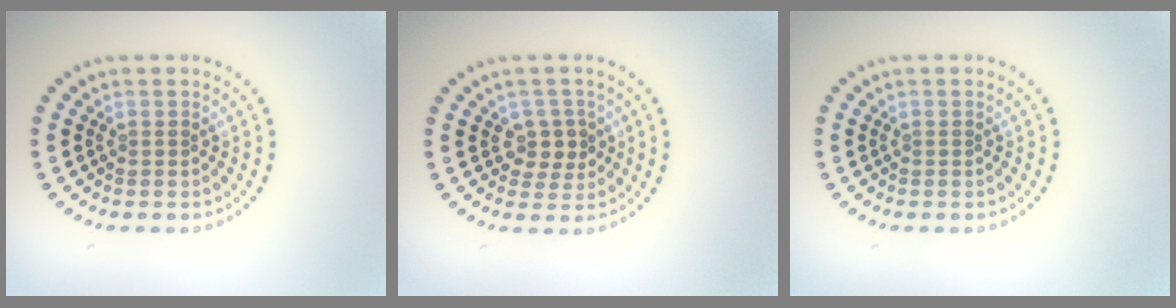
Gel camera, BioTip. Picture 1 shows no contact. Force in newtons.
{"total": 2.3, "press": 2.1, "slide": 0.8}
{"total": 0.0}